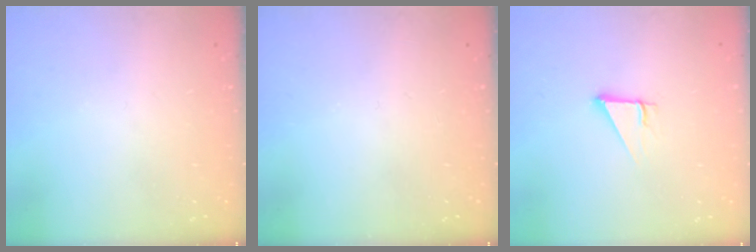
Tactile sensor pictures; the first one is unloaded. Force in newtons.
{"total": 0.0}
{"total": 3.2, "press": 3.2, "slide": 0.2}